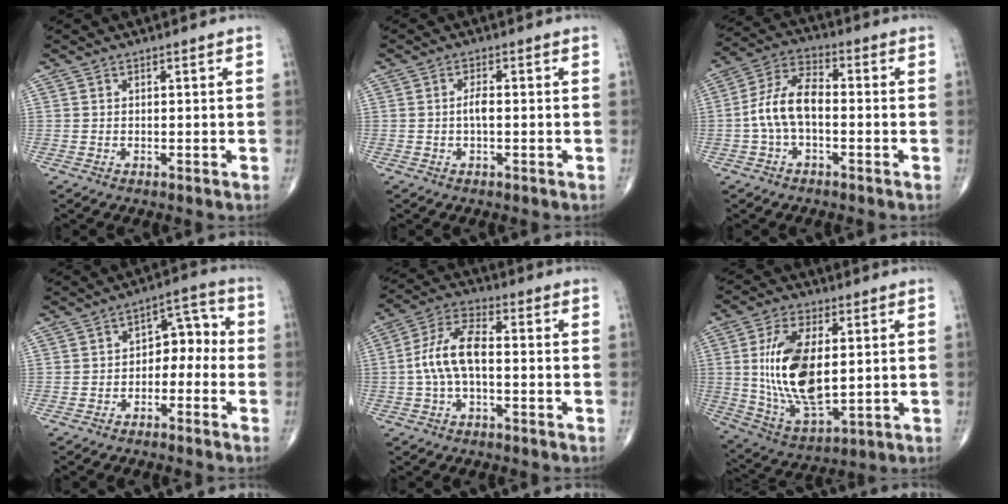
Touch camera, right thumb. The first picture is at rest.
{"total": 2.0, "force": [-0.3, 0.7, 1.9], "torque": [-0.036, 0.003, -0.007]}
{"total": 9.4, "force": [-1.4, 5.0, 7.9], "torque": [-0.156, 0.036, -0.035]}
{"total": 7.3, "force": [-2.0, 4.9, 5.1], "torque": [-0.041, 0.046, -0.042]}
{"total": 9.1, "force": [-0.8, 4.1, 8.1], "torque": [-0.170, 0.034, -0.022]}
{"total": 17.3, "force": [2.0, 8.6, 14.9], "torque": [-0.281, -0.019, 0.047]}